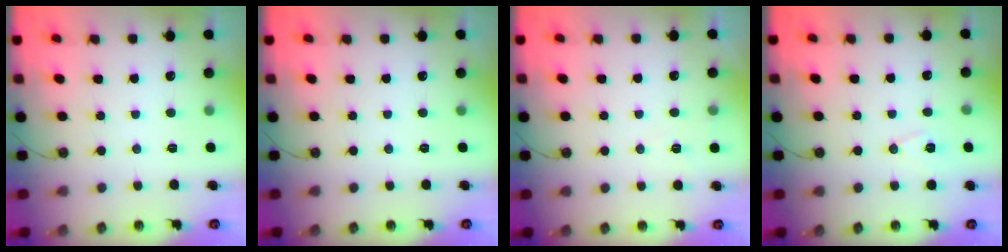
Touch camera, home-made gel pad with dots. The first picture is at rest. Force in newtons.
{"total": 0.0}
{"total": 5.7, "press": 3.8, "slide": 4.2}
{"total": 6.9, "press": 5.8, "slide": 3.7}